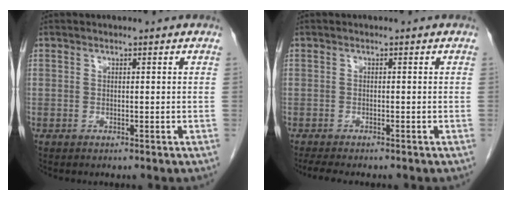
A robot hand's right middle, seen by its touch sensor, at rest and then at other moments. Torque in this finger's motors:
{"motor_torque": [0.38, -0.24, 0.01, 0.01]}